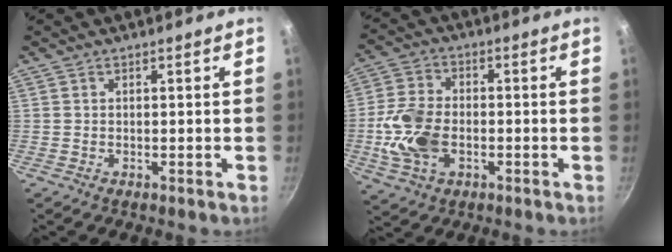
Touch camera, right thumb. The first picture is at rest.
{"total": 11.6, "force": [-2.2, 7.6, 8.6], "torque": [-0.164, 0.015, -0.046]}